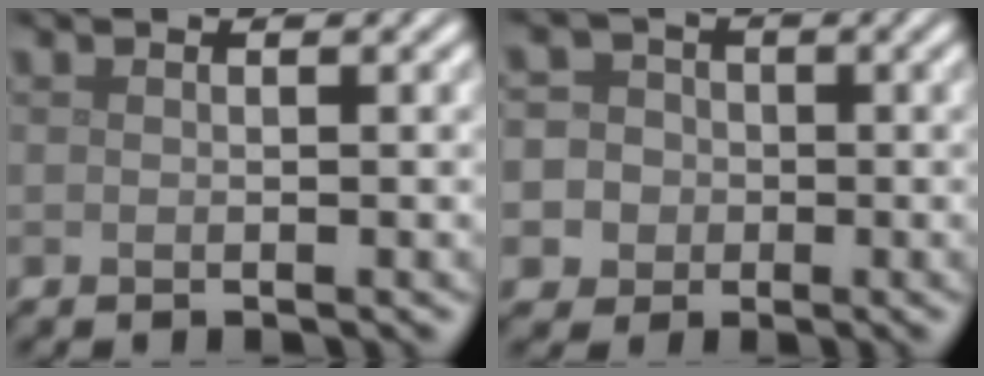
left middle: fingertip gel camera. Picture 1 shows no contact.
{"total": 8.0, "force": [-1.7, 7.6, 1.8], "torque": [-0.038, 0.010, -0.064]}